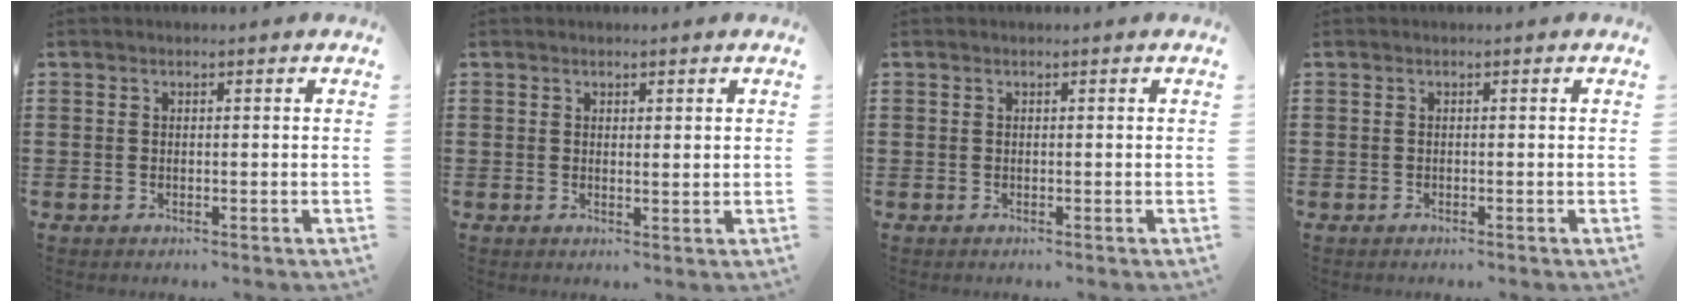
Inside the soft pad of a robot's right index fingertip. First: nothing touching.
{"total": 0.8, "force": [0.6, 0.3, 0.4], "torque": [-0.008, 0.001, 0.011]}
{"total": 0.0}
{"total": 0.0}